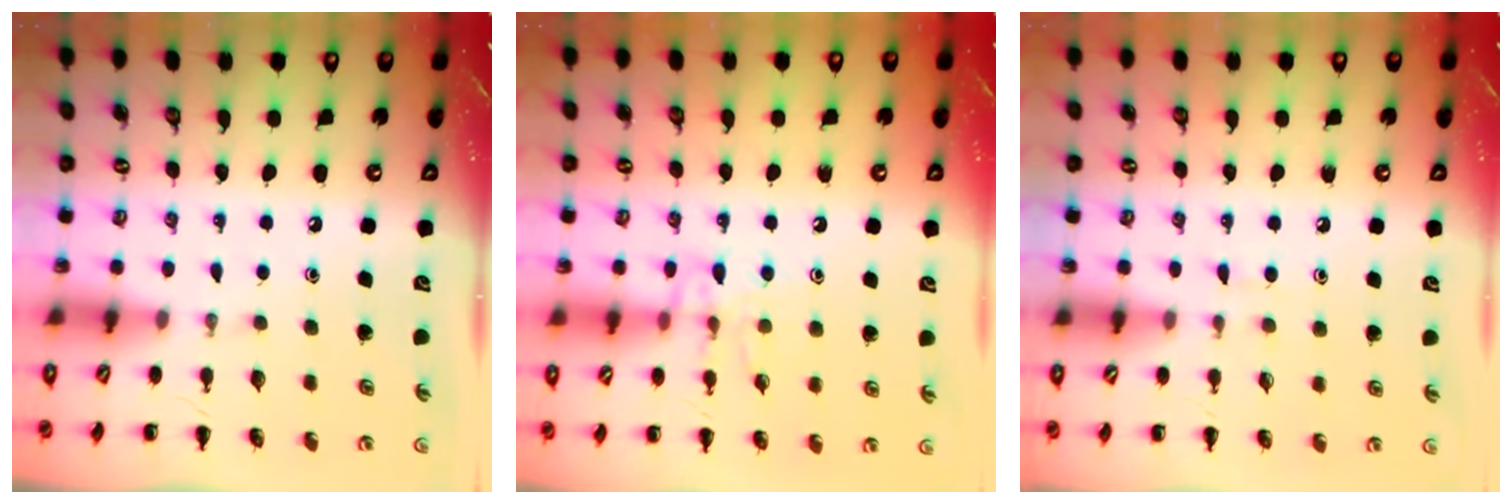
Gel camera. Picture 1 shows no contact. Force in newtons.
{"total": 9.2, "press": 9.1, "slide": 0.8}
{"total": 3.9, "press": 3.6, "slide": 1.5}